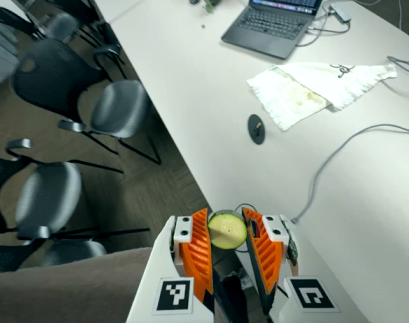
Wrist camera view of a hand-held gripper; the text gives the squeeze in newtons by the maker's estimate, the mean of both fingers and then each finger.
{"total": 12.6, "left": 13.0, "right": 12.2}